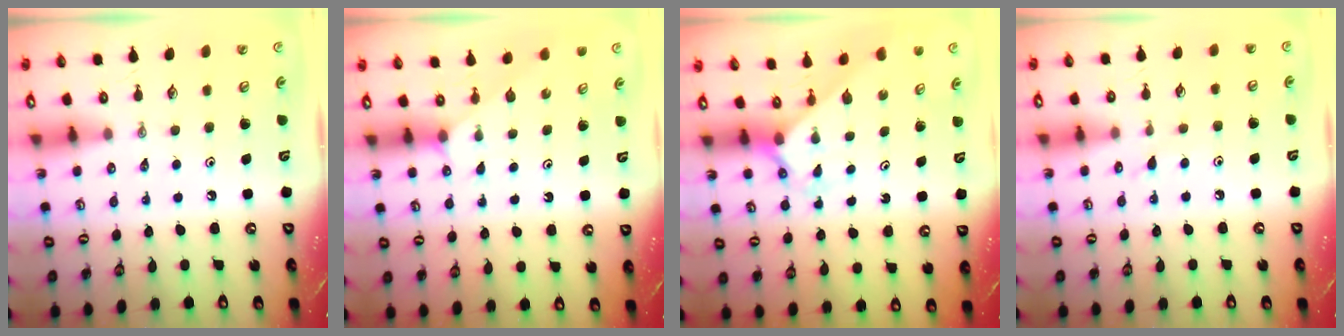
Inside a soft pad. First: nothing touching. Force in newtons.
{"total": 2.1, "press": 2.0, "slide": 0.3}
{"total": 1.9, "press": 1.9, "slide": 0.2}
{"total": 6.5, "press": 6.5, "slide": 0.6}